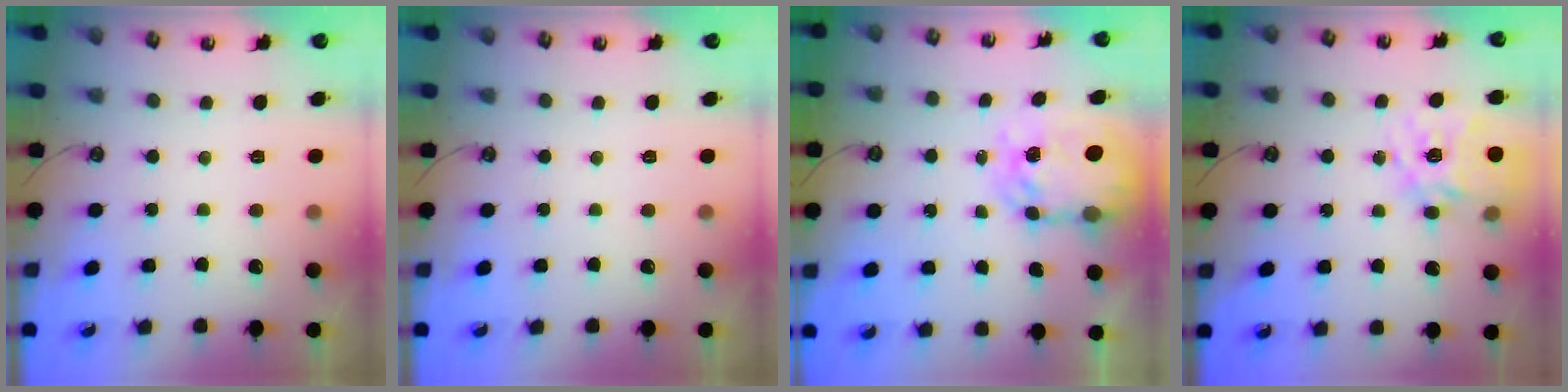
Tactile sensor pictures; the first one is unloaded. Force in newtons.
{"total": 0.0}
{"total": 8.1, "press": 8.0, "slide": 0.8}
{"total": 16.9, "press": 16.9, "slide": 1.5}